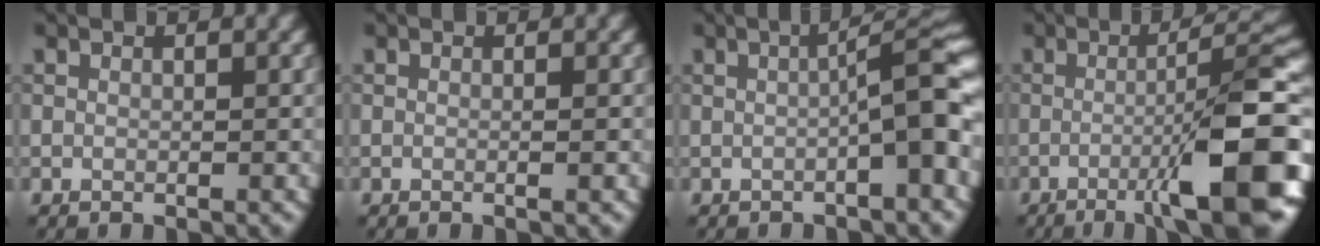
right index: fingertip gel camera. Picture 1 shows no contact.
{"total": 0.8, "force": [-0.1, 0.2, 0.7], "torque": [-0.008, -0.002, -0.006]}
{"total": 5.3, "force": [-1.2, 0.7, 5.2], "torque": [-0.072, 0.024, -0.020]}
{"total": 12.2, "force": [-4.3, 2.2, 11.2], "torque": [-0.149, 0.009, -0.066]}